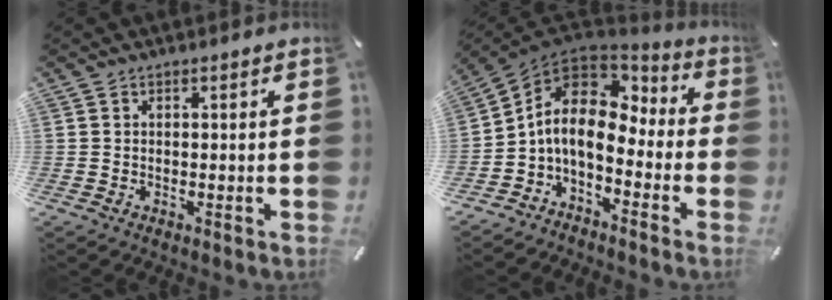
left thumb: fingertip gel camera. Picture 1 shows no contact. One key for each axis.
{"total": 10.2, "fx": -1.2, "fy": 6.8, "fz": 7.5, "tx": -0.158, "ty": -0.002, "tz": -0.027}